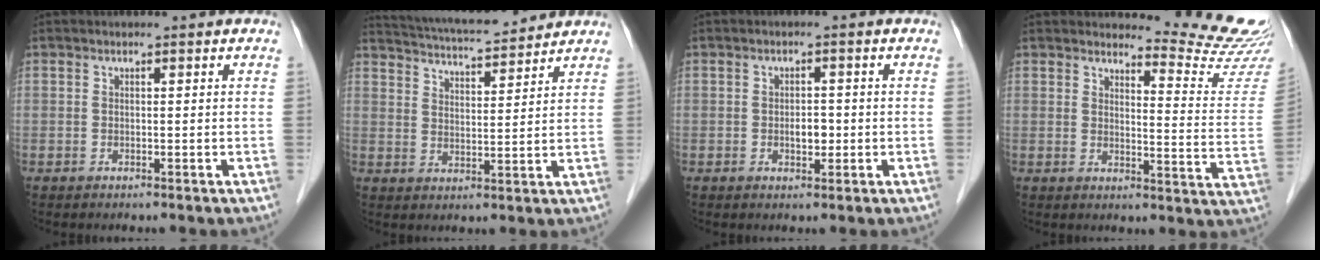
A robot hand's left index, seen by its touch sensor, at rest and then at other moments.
{"total": 12.9, "force": [12.0, 1.8, 4.5], "torque": [-0.088, 0.022, 0.190]}
{"total": 2.3, "force": [-0.4, 1.3, 1.9], "torque": [-0.030, 0.002, -0.003]}
{"total": 12.8, "force": [12.7, -1.4, 0.7], "torque": [-0.007, -0.124, 0.135]}